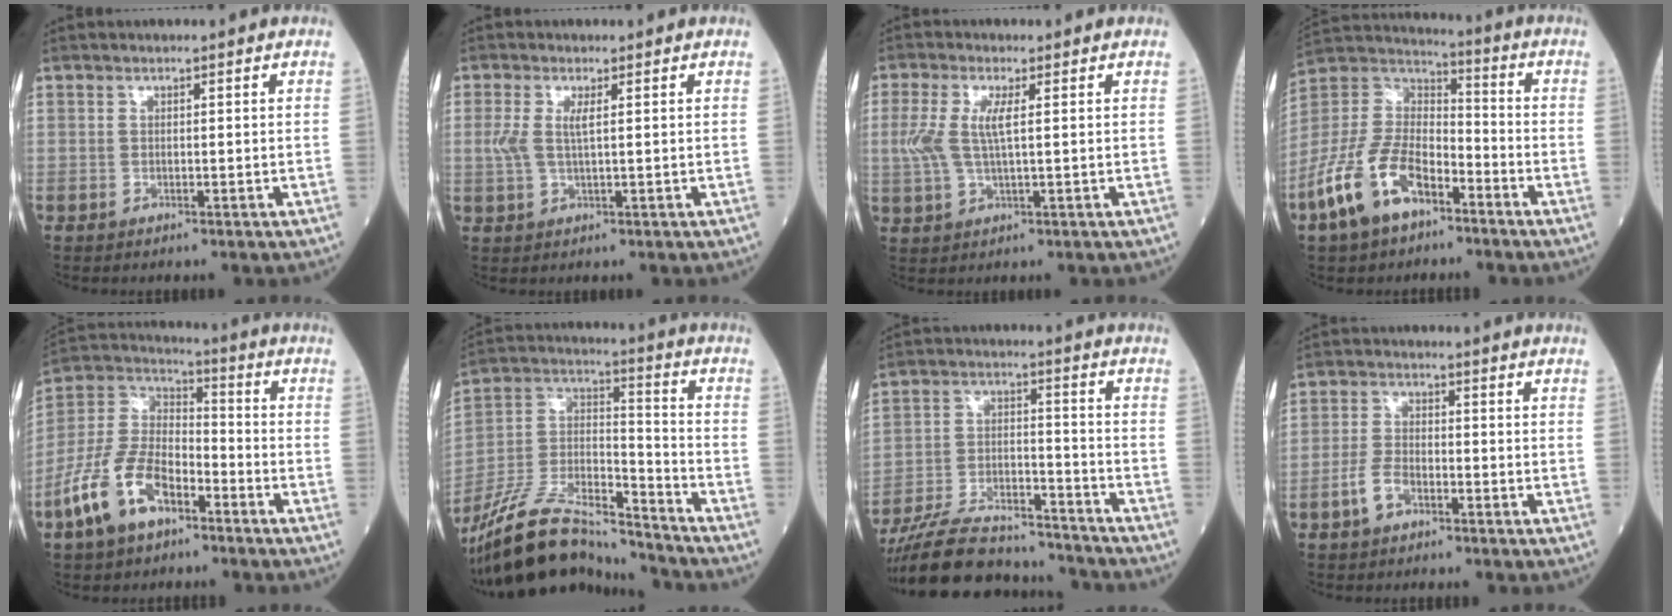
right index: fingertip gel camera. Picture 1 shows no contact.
{"total": 3.3, "force": [0.7, 0.8, 3.1], "torque": [-0.077, 0.006, 0.019]}
{"total": 5.5, "force": [0.9, 1.4, 5.2], "torque": [-0.132, 0.004, 0.022]}
{"total": 14.1, "force": [-7.9, 6.7, 9.5], "torque": [-0.214, 0.003, -0.154]}
{"total": 13.1, "force": [-7.2, 6.2, 9.0], "torque": [-0.205, 0.007, -0.142]}
{"total": 19.5, "force": [-17.5, 3.7, 7.8], "torque": [-0.168, 0.013, -0.321]}
{"total": 17.3, "force": [-16.0, 3.6, 5.3], "torque": [-0.108, 0.008, -0.261]}
{"total": 4.0, "force": [-2.1, 2.0, 2.7], "torque": [-0.060, 0.006, -0.043]}